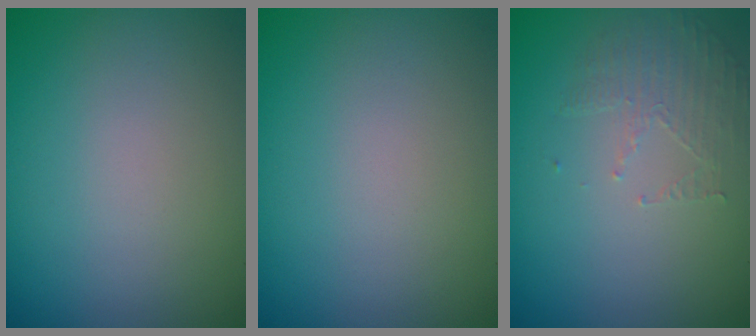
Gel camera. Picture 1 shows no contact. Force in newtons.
{"total": 0.0}
{"total": 1.6, "press": 0.7, "slide": 1.4}